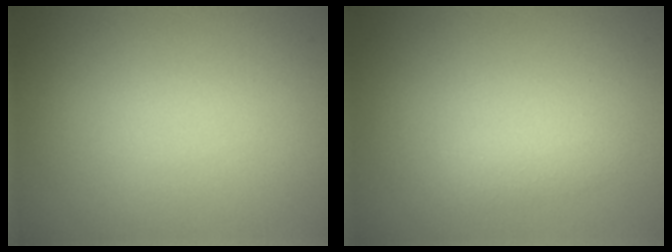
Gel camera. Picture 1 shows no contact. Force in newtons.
{"total": 1.1, "press": 1.1, "slide": 0.0}